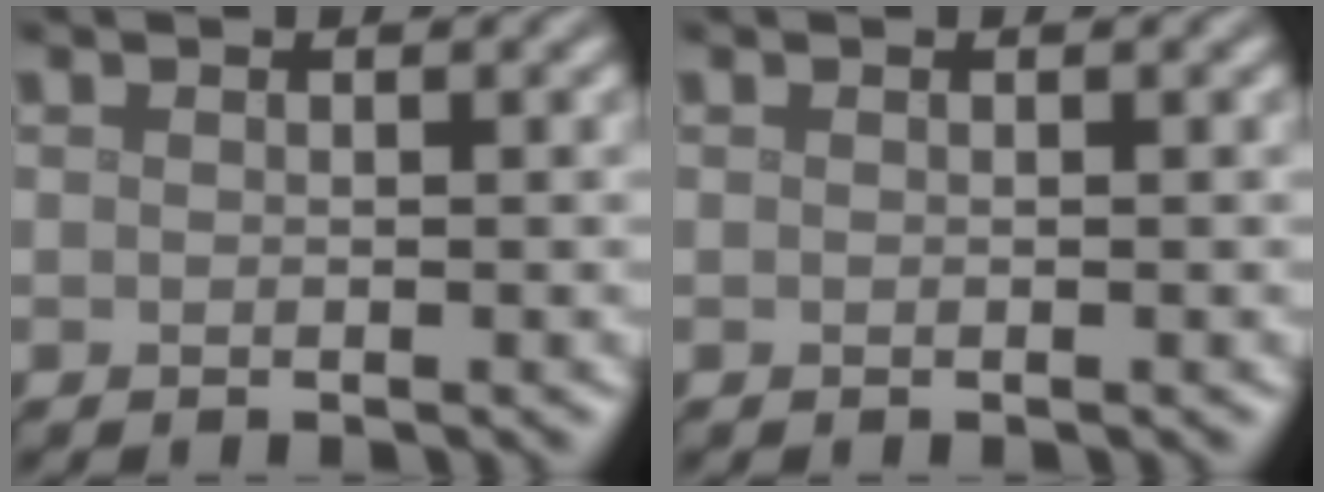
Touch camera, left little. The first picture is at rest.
{"total": 0.0}